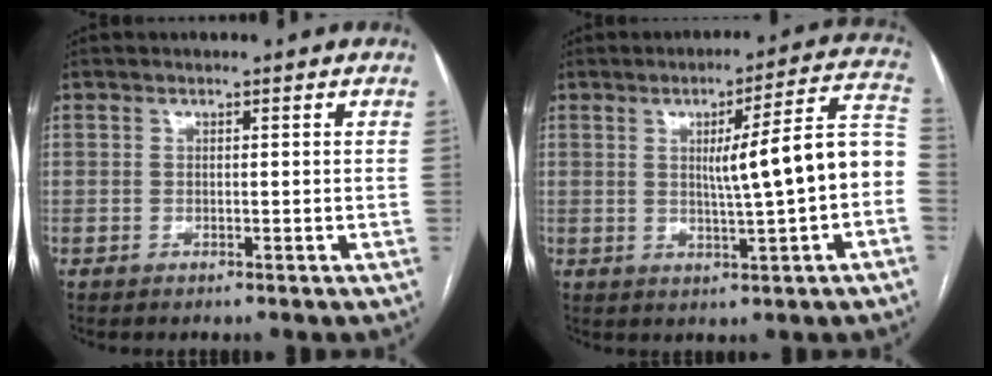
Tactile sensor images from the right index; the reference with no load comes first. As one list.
[{"total": 11.6, "force": [-0.6, 0.1, 11.6], "torque": [-0.153, 0.024, -0.009]}]